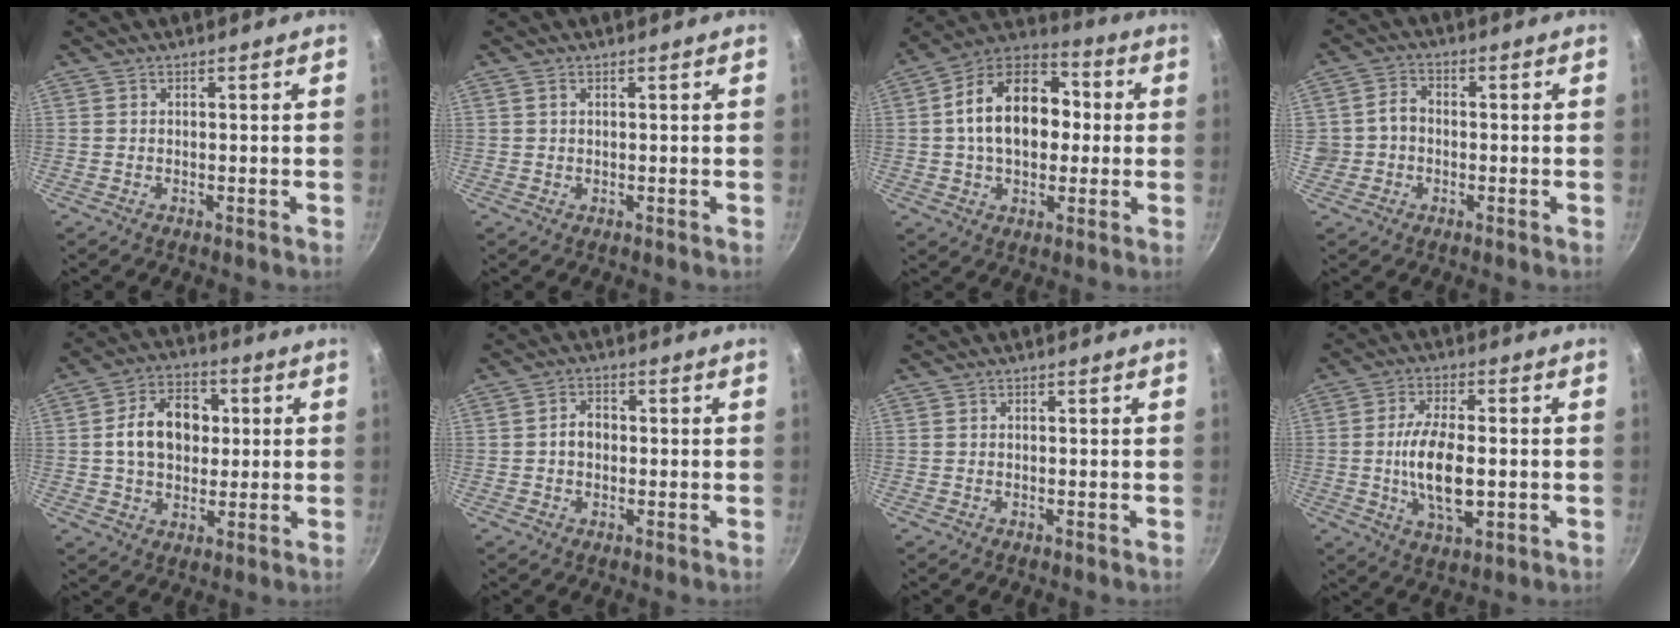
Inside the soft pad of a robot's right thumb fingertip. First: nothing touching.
{"total": 0.9, "force": [0.5, 0.4, 0.6], "torque": [-0.011, 0.002, 0.009]}
{"total": 18.3, "force": [1.2, 12.5, 13.3], "torque": [-0.184, 0.034, 0.003]}
{"total": 4.4, "force": [-0.8, 3.8, 1.9], "torque": [-0.012, 0.020, -0.019]}
{"total": 12.9, "force": [1.6, 9.5, 8.6], "torque": [-0.107, 0.015, 0.015]}
{"total": 3.6, "force": [-0.1, 2.7, 2.4], "torque": [-0.023, 0.013, -0.005]}
{"total": 0.0}
{"total": 11.9, "force": [-1.2, 5.4, 10.6], "torque": [-0.191, 0.004, -0.021]}